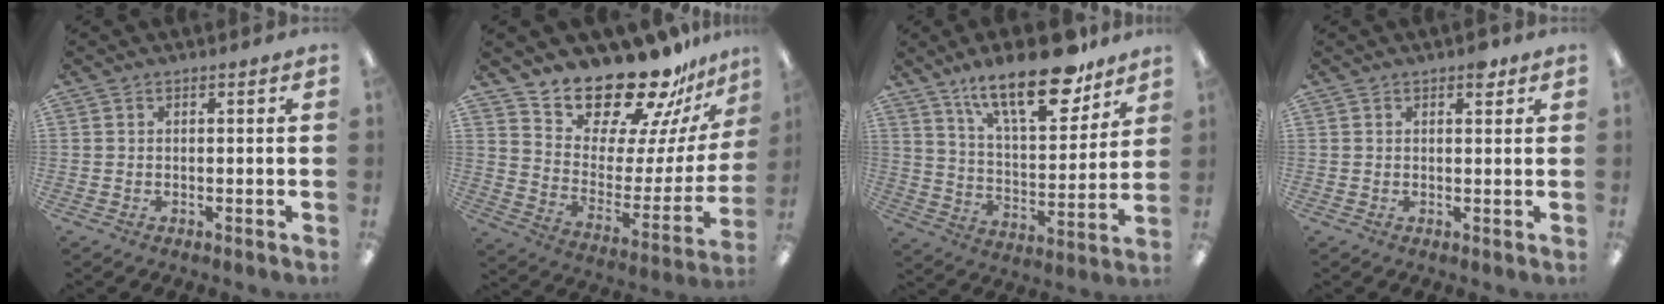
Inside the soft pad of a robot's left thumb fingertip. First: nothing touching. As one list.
[{"total": 20.5, "force": [18.6, 6.0, 6.1], "torque": [-0.090, -0.162, 0.318]}, {"total": 23.6, "force": [16.2, 8.5, 15.0], "torque": [-0.243, -0.093, 0.276]}, {"total": 2.7, "force": [1.7, 1.4, 1.7], "torque": [-0.012, -0.005, 0.024]}]